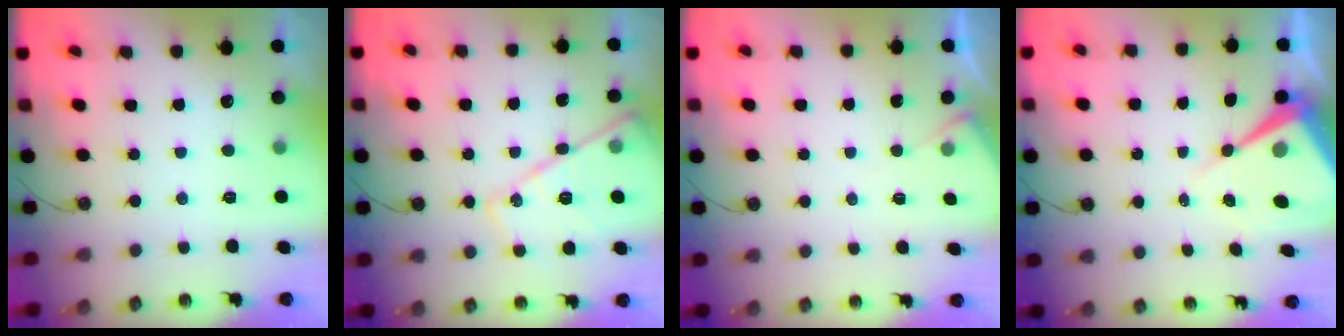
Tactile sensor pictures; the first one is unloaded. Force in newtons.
{"total": 16.3, "press": 16.2, "slide": 1.7}
{"total": 4.3, "press": 4.2, "slide": 0.6}
{"total": 9.9, "press": 9.8, "slide": 1.0}